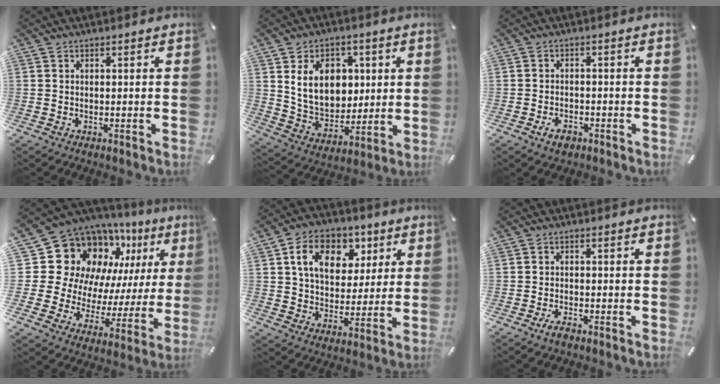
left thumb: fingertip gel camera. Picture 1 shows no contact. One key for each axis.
{"total": 13.9, "fx": 3.7, "fy": 10.9, "fz": 7.9, "tx": -0.141, "ty": -0.004, "tz": 0.071}
{"total": 3.3, "fx": -2.0, "fy": 2.0, "fz": 1.8, "tx": -0.038, "ty": 0.007, "tz": -0.038}
{"total": 17.9, "fx": 11.4, "fy": 12.1, "fz": 6.5, "tx": -0.109, "ty": -0.115, "tz": 0.229}
{"total": 12.6, "fx": 5.4, "fy": 9.5, "fz": 6.3, "tx": -0.102, "ty": -0.010, "tz": 0.097}
{"total": 2.3, "fx": -1.8, "fy": 0.8, "fz": 1.3, "tx": -0.029, "ty": 0.005, "tz": -0.035}